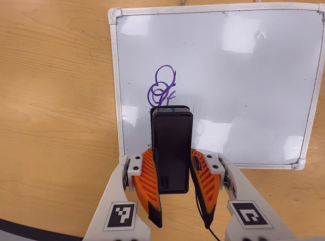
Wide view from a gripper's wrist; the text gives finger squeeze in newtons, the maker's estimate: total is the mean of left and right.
{"total": 7.0, "left": 6.0, "right": 8.1}